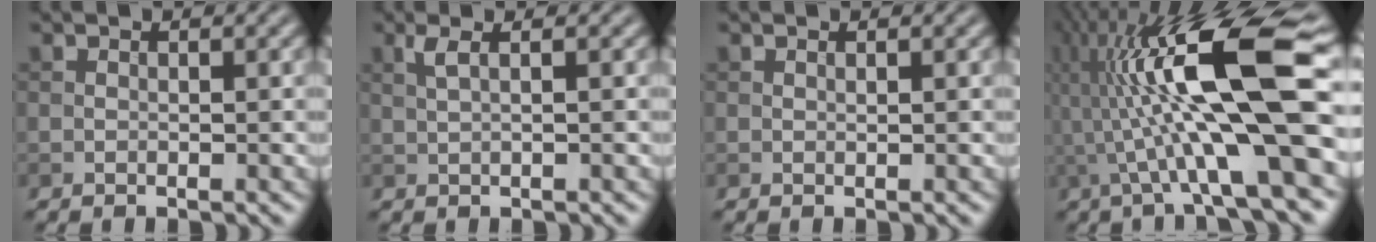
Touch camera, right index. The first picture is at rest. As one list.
[{"total": 1.9, "force": [0.8, 0.6, 1.7], "torque": [-0.031, 0.005, 0.013]}, {"total": 0.0}, {"total": 14.9, "force": [0.7, 3.3, 14.5], "torque": [-0.247, 0.027, 0.010]}]